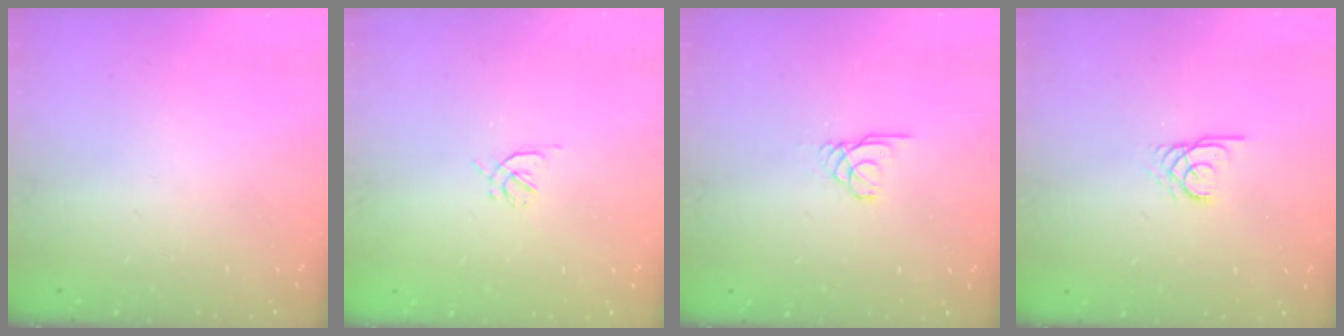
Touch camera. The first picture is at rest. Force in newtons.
{"total": 1.2, "press": 1.2, "slide": 0.4}
{"total": 1.7, "press": 1.7, "slide": 0.2}
{"total": 2.4, "press": 2.4, "slide": 0.3}